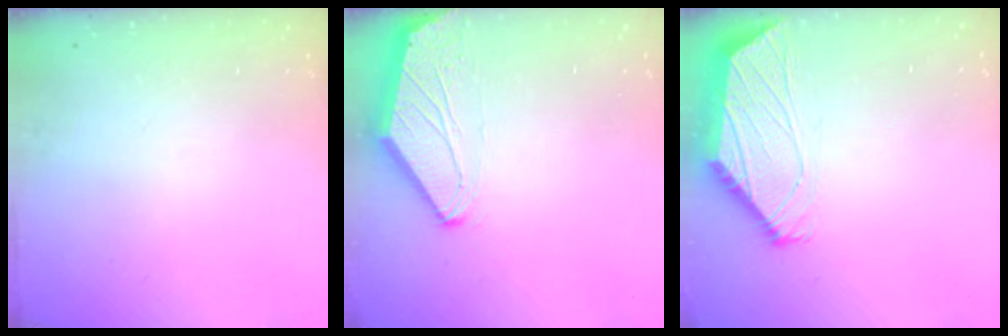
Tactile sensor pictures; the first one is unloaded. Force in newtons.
{"total": 0.0}
{"total": 2.1, "press": 2.1, "slide": 0.5}